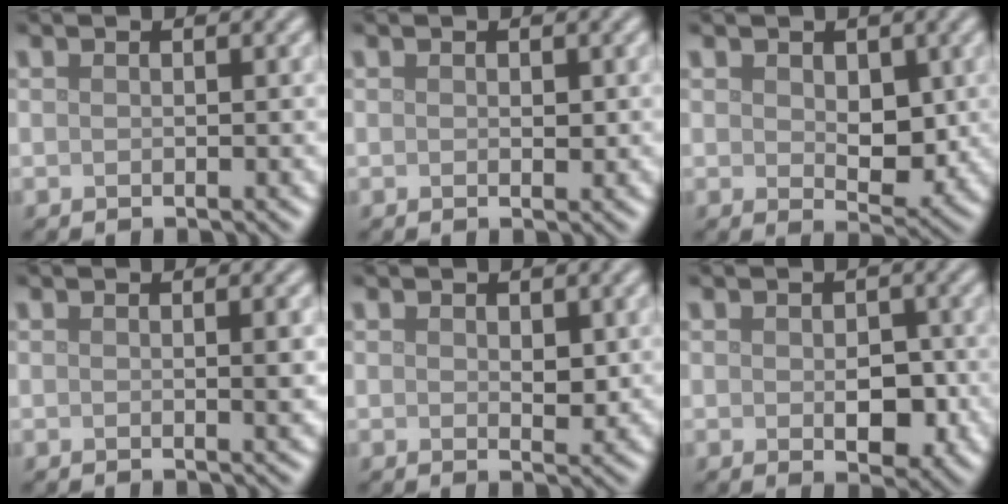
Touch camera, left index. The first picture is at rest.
{"total": 0.5, "force": [0.1, 0.3, 0.4], "torque": [-0.004, -0.002, 0.000]}
{"total": 3.4, "force": [0.6, 2.2, 2.5], "torque": [-0.039, -0.009, 0.012]}
{"total": 1.2, "force": [0.1, 0.2, 1.2], "torque": [-0.015, 0.000, -0.001]}
{"total": 1.5, "force": [0.3, 0.9, 1.1], "torque": [-0.014, -0.005, 0.009]}
{"total": 3.6, "force": [-0.5, 2.2, 2.9], "torque": [-0.038, -0.009, -0.002]}